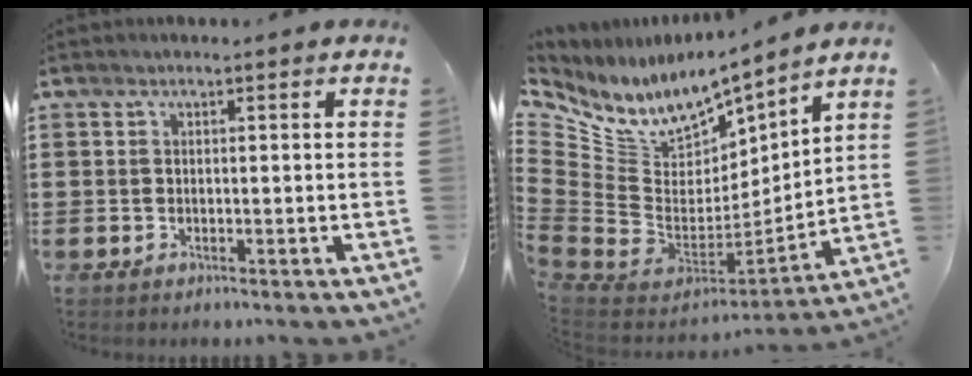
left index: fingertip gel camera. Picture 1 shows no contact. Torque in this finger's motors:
{"motor_torque": [0.66, 0.06, 0.13, 0.03]}